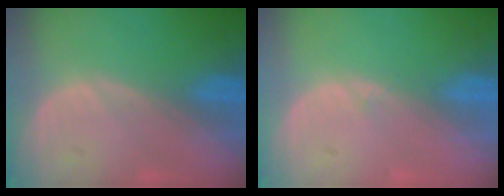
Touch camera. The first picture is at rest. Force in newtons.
{"total": 0.6, "press": 0.2, "slide": 0.5}